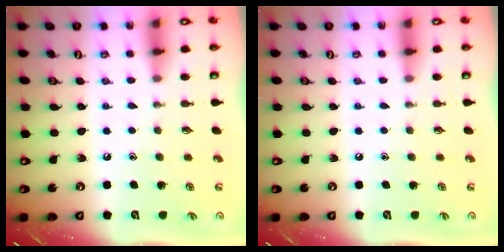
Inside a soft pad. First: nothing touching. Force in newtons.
{"total": 0.0}